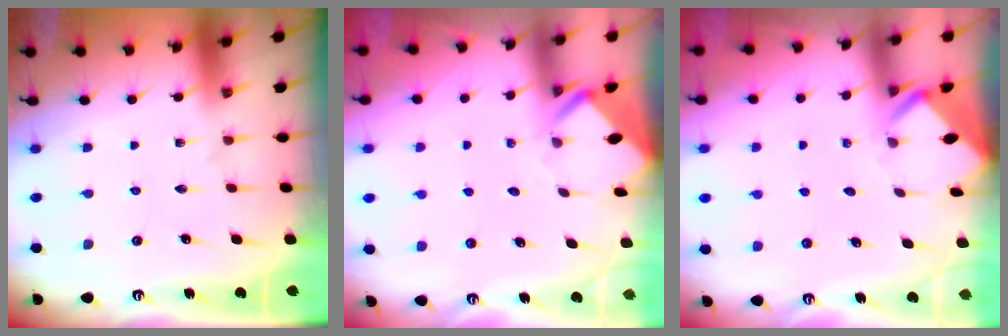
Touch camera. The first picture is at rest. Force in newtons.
{"total": 3.4, "press": 3.4, "slide": 0.3}
{"total": 3.4, "press": 3.4, "slide": 0.3}